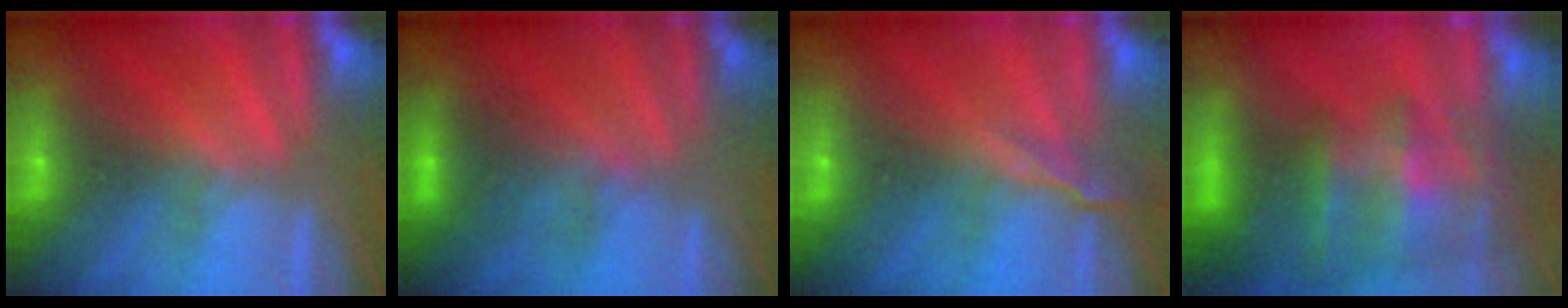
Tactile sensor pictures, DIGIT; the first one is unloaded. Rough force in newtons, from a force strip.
{"total": 2.5}
{"total": 2.5}
{"total": 10.8}